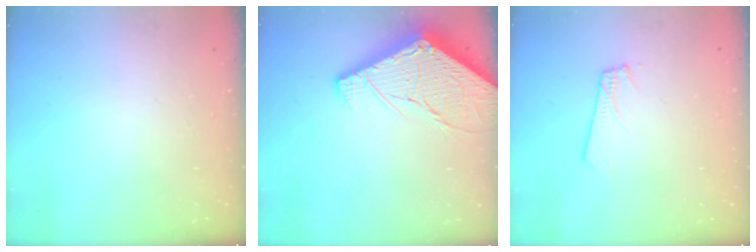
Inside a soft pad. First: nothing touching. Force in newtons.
{"total": 15.4, "press": 15.3, "slide": 1.6}
{"total": 1.8, "press": 1.8, "slide": 0.1}